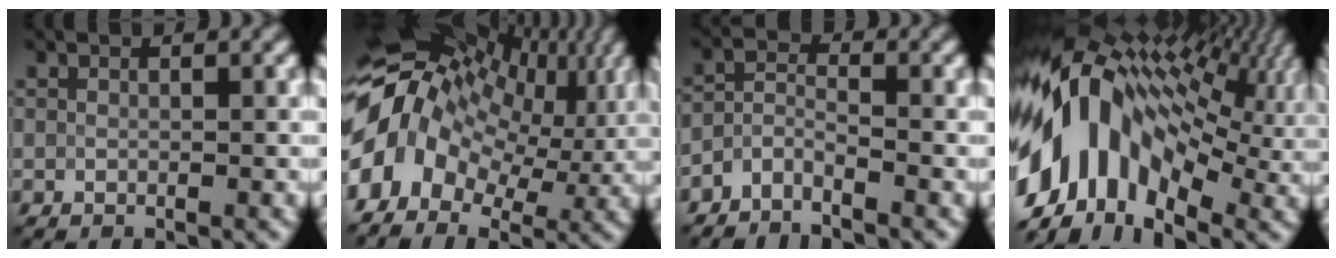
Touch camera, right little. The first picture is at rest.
{"total": 14.4, "force": [1.1, 10.2, 10.1], "torque": [-0.196, 0.016, 0.018]}
{"total": 2.3, "force": [-1.9, 0.6, 1.1], "torque": [-0.024, 0.002, -0.046]}
{"total": 15.5, "force": [-0.5, 10.0, 11.8], "torque": [-0.215, 0.022, -0.023]}